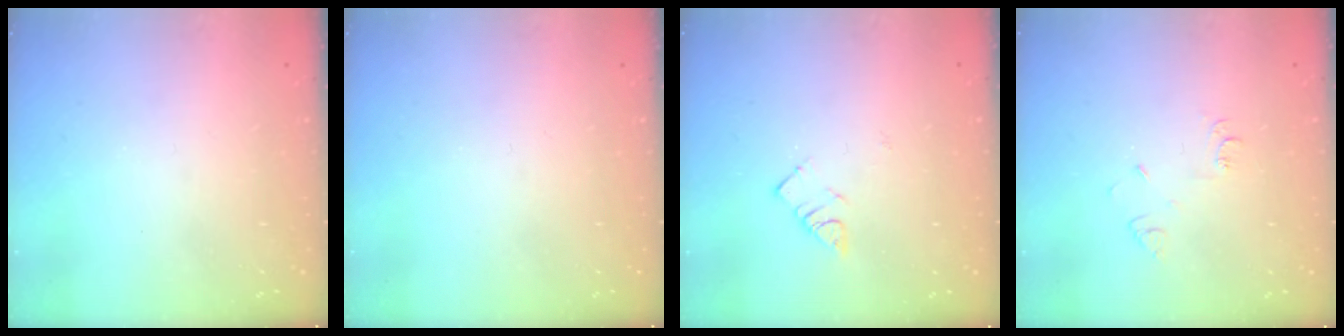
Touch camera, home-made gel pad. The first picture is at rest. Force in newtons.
{"total": 0.0}
{"total": 3.6, "press": 3.5, "slide": 0.5}
{"total": 4.9, "press": 4.8, "slide": 0.7}